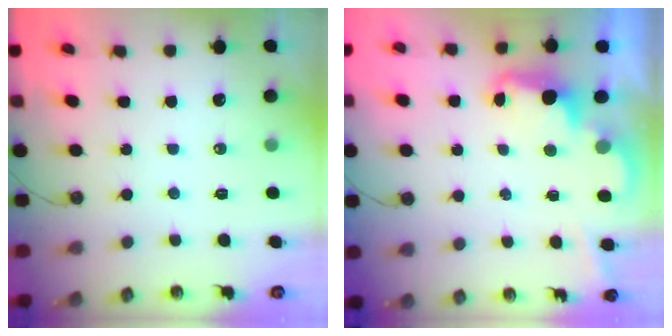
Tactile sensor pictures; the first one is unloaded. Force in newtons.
{"total": 2.5, "press": 2.5, "slide": 0.5}